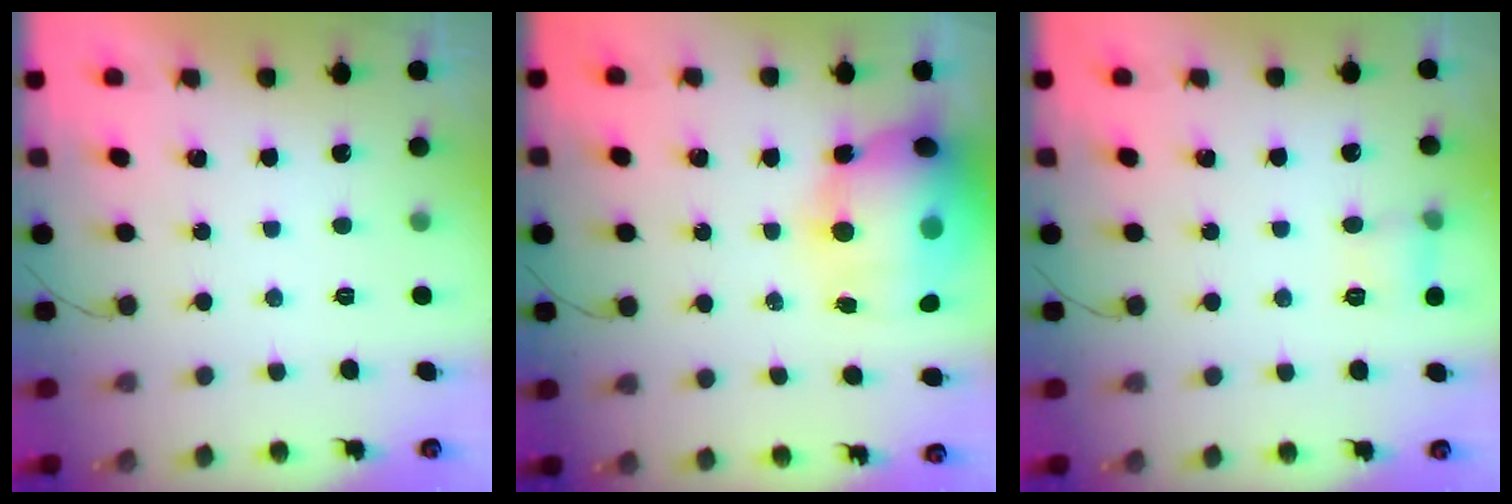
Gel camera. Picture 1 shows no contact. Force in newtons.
{"total": 21.3, "press": 19.3, "slide": 8.9}
{"total": 6.1, "press": 5.9, "slide": 1.3}